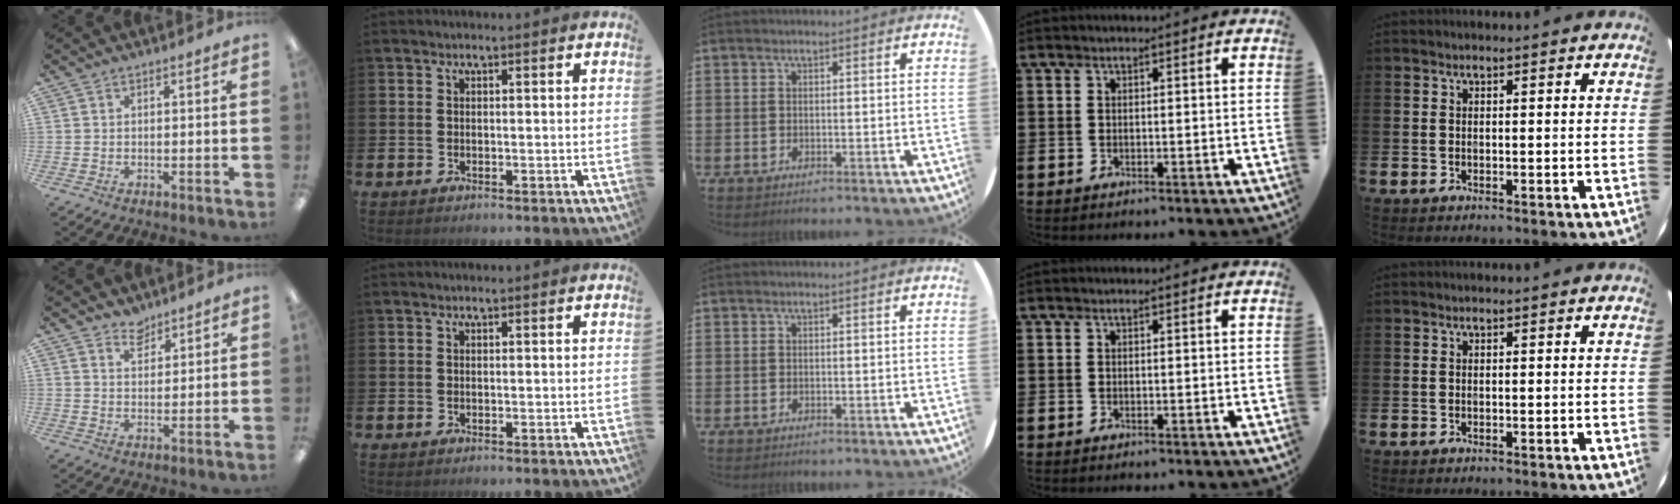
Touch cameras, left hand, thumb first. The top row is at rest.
{"thumb": {"total": 4.1, "force": [3.6, 1.8, 0.6], "torque": [-0.003, -0.022, 0.066]}}